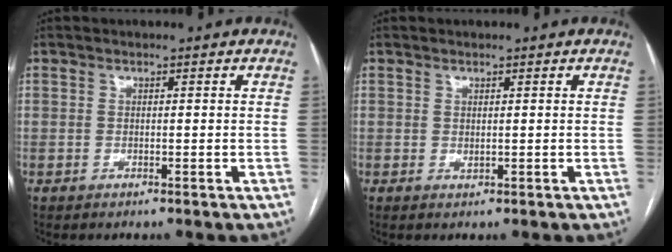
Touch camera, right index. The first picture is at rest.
{"total": 1.1, "force": [0.5, 0.4, 0.9], "torque": [-0.017, -0.007, 0.014]}